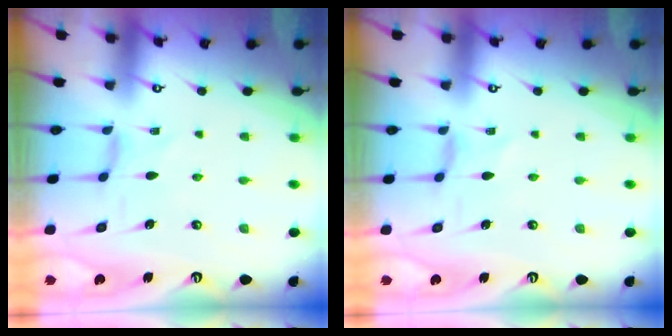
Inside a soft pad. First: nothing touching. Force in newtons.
{"total": 0.0}